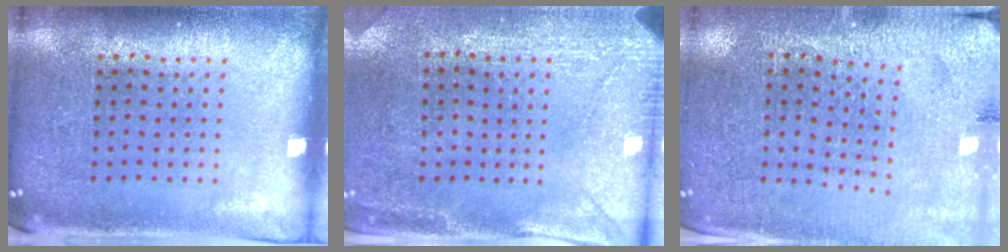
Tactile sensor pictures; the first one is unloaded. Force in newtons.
{"total": 3.0, "press": 2.6, "slide": 1.4}
{"total": 2.8, "press": 2.8, "slide": 0.2}